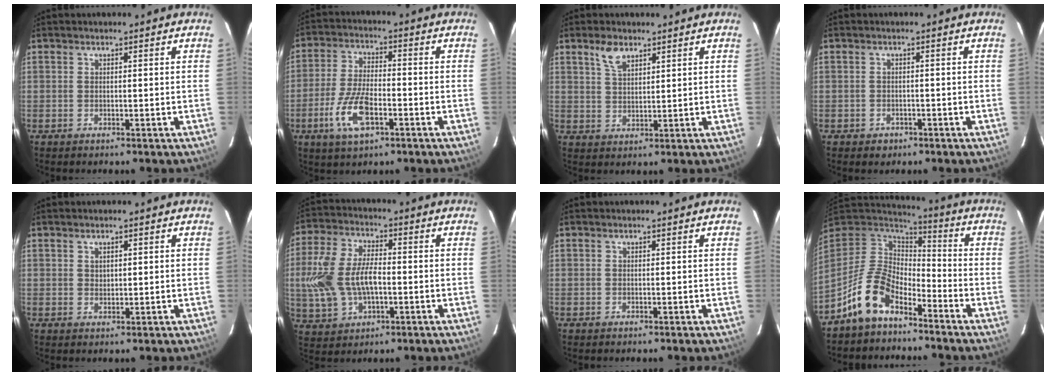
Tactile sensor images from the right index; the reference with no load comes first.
{"total": 10.3, "force": [-4.3, 4.1, 8.5], "torque": [-0.183, -0.005, -0.079]}
{"total": 4.3, "force": [2.9, 2.0, 2.5], "torque": [-0.045, 0.006, 0.057]}
{"total": 2.4, "force": [-1.3, 1.9, 0.4], "torque": [-0.013, 0.002, -0.014]}
{"total": 1.4, "force": [0.7, 1.0, 0.7], "torque": [-0.008, 0.003, 0.015]}
{"total": 14.0, "force": [-1.4, 8.2, 11.3], "torque": [-0.250, 0.010, -0.021]}
{"total": 0.0}
{"total": 12.6, "force": [-8.3, 6.2, 7.3], "torque": [-0.157, 0.012, -0.160]}